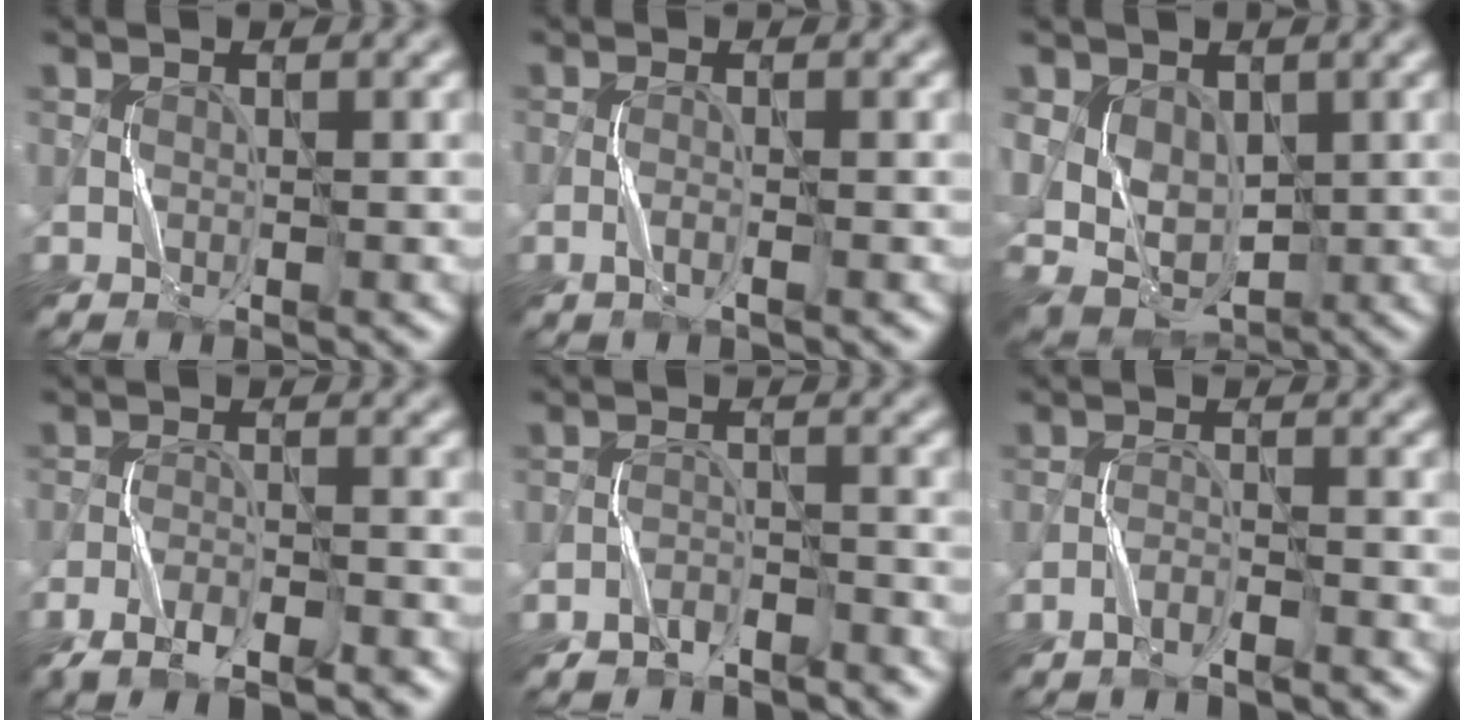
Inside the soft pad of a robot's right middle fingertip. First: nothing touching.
{"total": 1.0, "force": [-0.5, -0.2, 0.9], "torque": [-0.021, 0.002, -0.009]}
{"total": 5.6, "force": [1.2, 4.4, 3.2], "torque": [-0.072, -0.010, 0.034]}
{"total": 5.7, "force": [-4.4, 1.8, 3.1], "torque": [-0.055, -0.008, -0.073]}
{"total": 2.5, "force": [-2.4, 0.7, 0.3], "torque": [-0.006, 0.004, -0.046]}
{"total": 1.9, "force": [-1.7, 0.0, 0.9], "torque": [-0.019, 0.007, -0.030]}